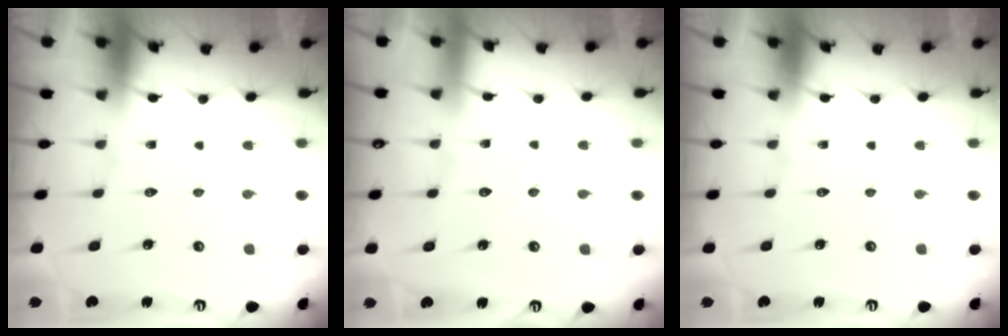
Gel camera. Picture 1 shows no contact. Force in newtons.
{"total": 2.1, "press": 2.1, "slide": 0.2}
{"total": 0.0}